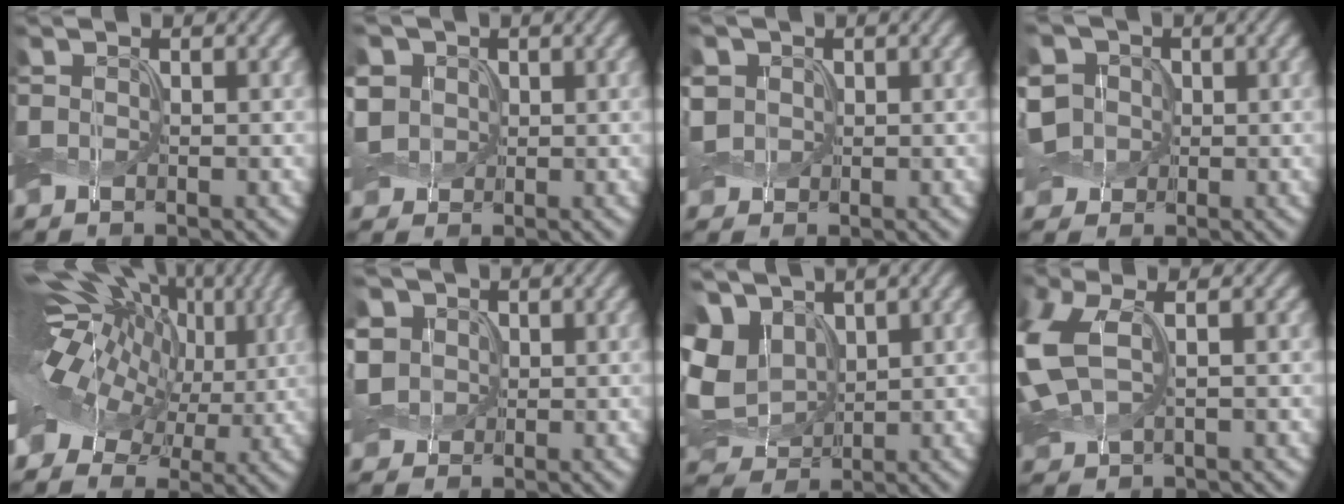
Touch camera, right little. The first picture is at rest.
{"total": 4.3, "force": [0.8, 3.7, 1.9], "torque": [-0.074, 0.017, 0.007]}
{"total": 2.7, "force": [0.4, 2.4, 1.1], "torque": [-0.035, 0.007, 0.003]}
{"total": 6.7, "force": [0.8, 5.6, 3.5], "torque": [-0.093, 0.032, -0.007]}
{"total": 18.8, "force": [3.0, 11.6, 14.5], "torque": [-0.248, 0.025, 0.035]}
{"total": 4.7, "force": [0.9, 4.1, 2.1], "torque": [-0.080, 0.022, 0.009]}
{"total": 8.9, "force": [2.6, 6.5, 5.6], "torque": [-0.131, 0.015, 0.053]}
{"total": 7.0, "force": [0.5, 4.0, 5.7], "torque": [-0.159, 0.008, 0.014]}